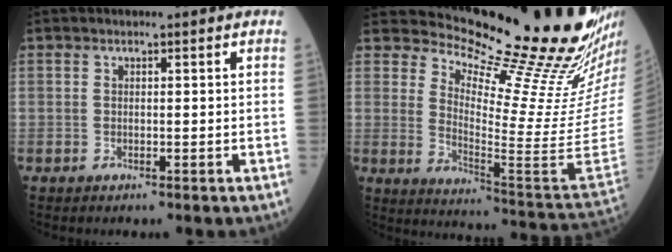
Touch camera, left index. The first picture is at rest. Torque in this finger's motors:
{"motor_torque": [0.29, -0.73, 0.28, 0.01]}